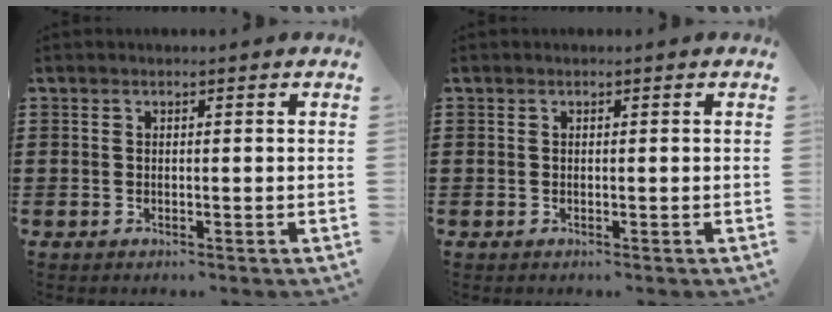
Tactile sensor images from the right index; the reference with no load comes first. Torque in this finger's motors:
{"motor_torque": [0.03, 0.63, 0.03, 0.02]}